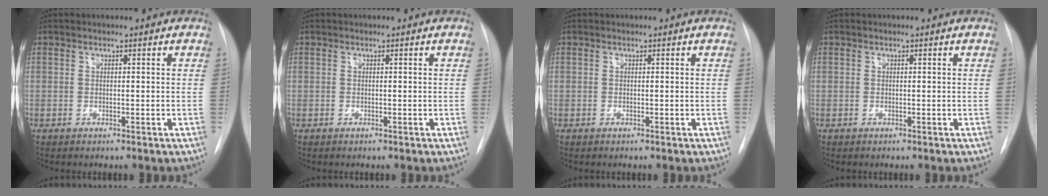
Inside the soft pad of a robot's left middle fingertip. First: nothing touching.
{"total": 0.0}
{"total": 0.0}
{"total": 0.0}